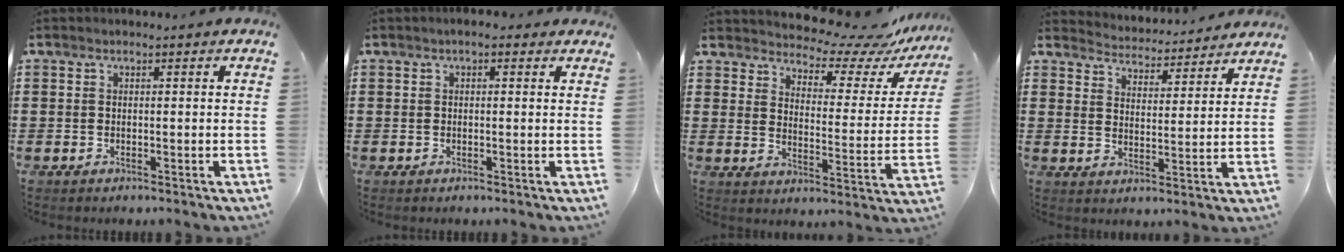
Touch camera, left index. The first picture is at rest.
{"total": 1.1, "force": [0.2, 0.5, 0.9], "torque": [-0.018, 0.006, 0.002]}
{"total": 7.0, "force": [6.6, 1.5, 1.7], "torque": [-0.046, -0.054, 0.110]}
{"total": 4.1, "force": [4.1, 0.0, -0.5], "torque": [-0.014, -0.034, 0.067]}